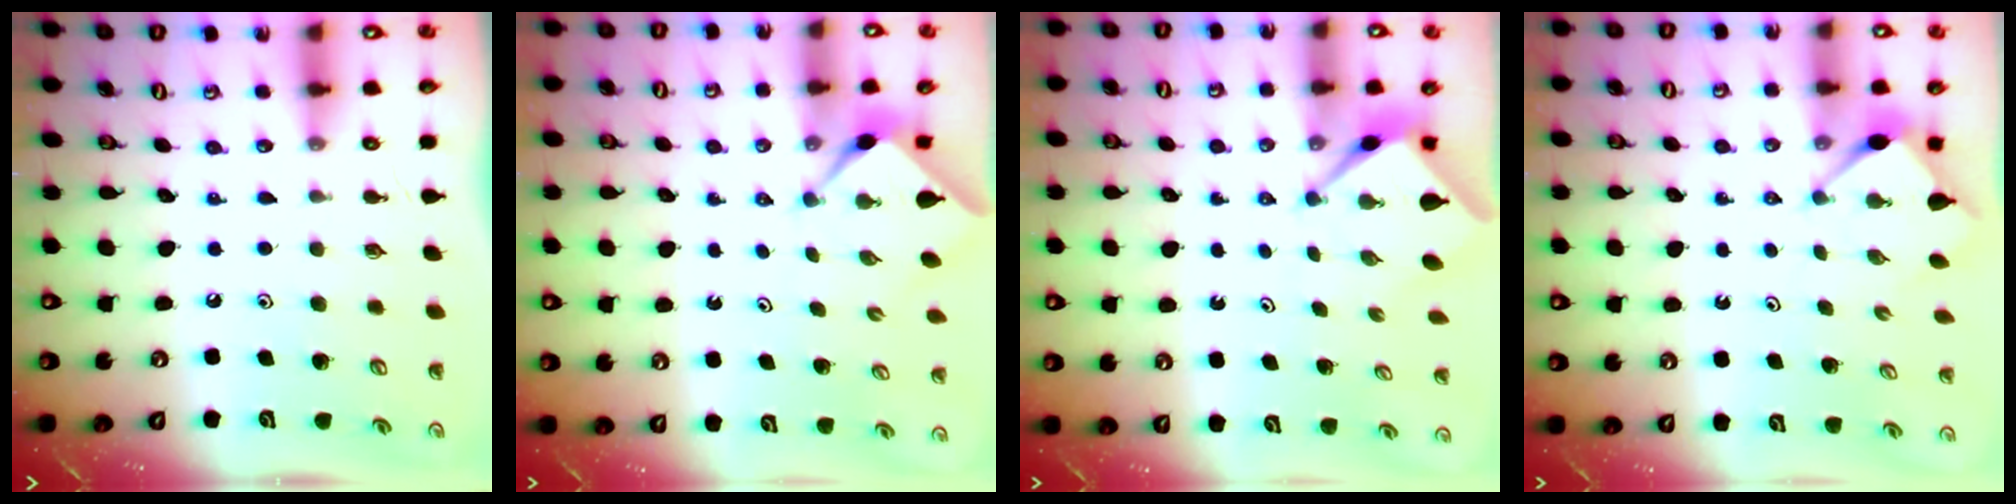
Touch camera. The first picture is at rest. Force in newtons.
{"total": 2.3, "press": 2.3, "slide": 0.3}
{"total": 2.6, "press": 2.6, "slide": 0.1}
{"total": 3.4, "press": 3.4, "slide": 0.3}